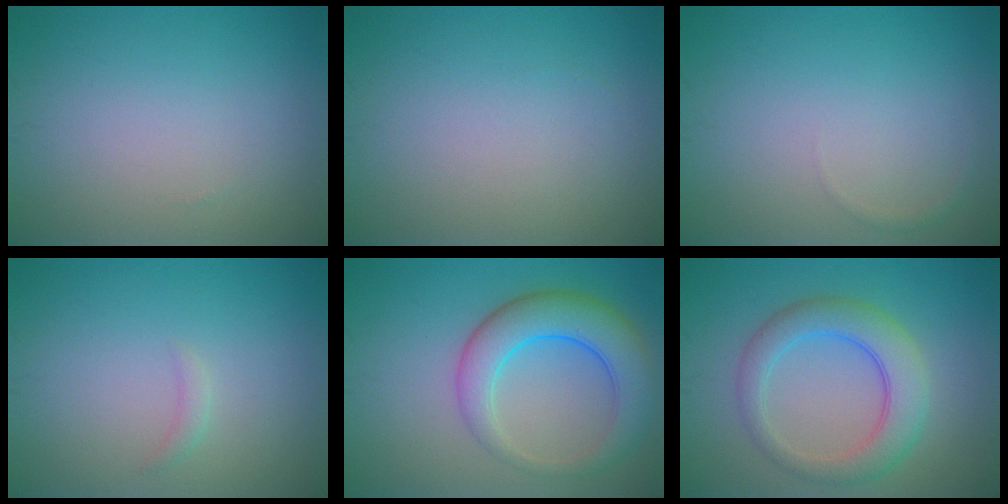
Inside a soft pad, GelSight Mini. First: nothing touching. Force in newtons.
{"total": 0.0}
{"total": 0.5, "press": 0.5, "slide": 0.0}
{"total": 0.8, "press": 0.8, "slide": 0.1}
{"total": 6.5, "press": 6.5, "slide": 0.2}
{"total": 5.1, "press": 5.1, "slide": 0.3}